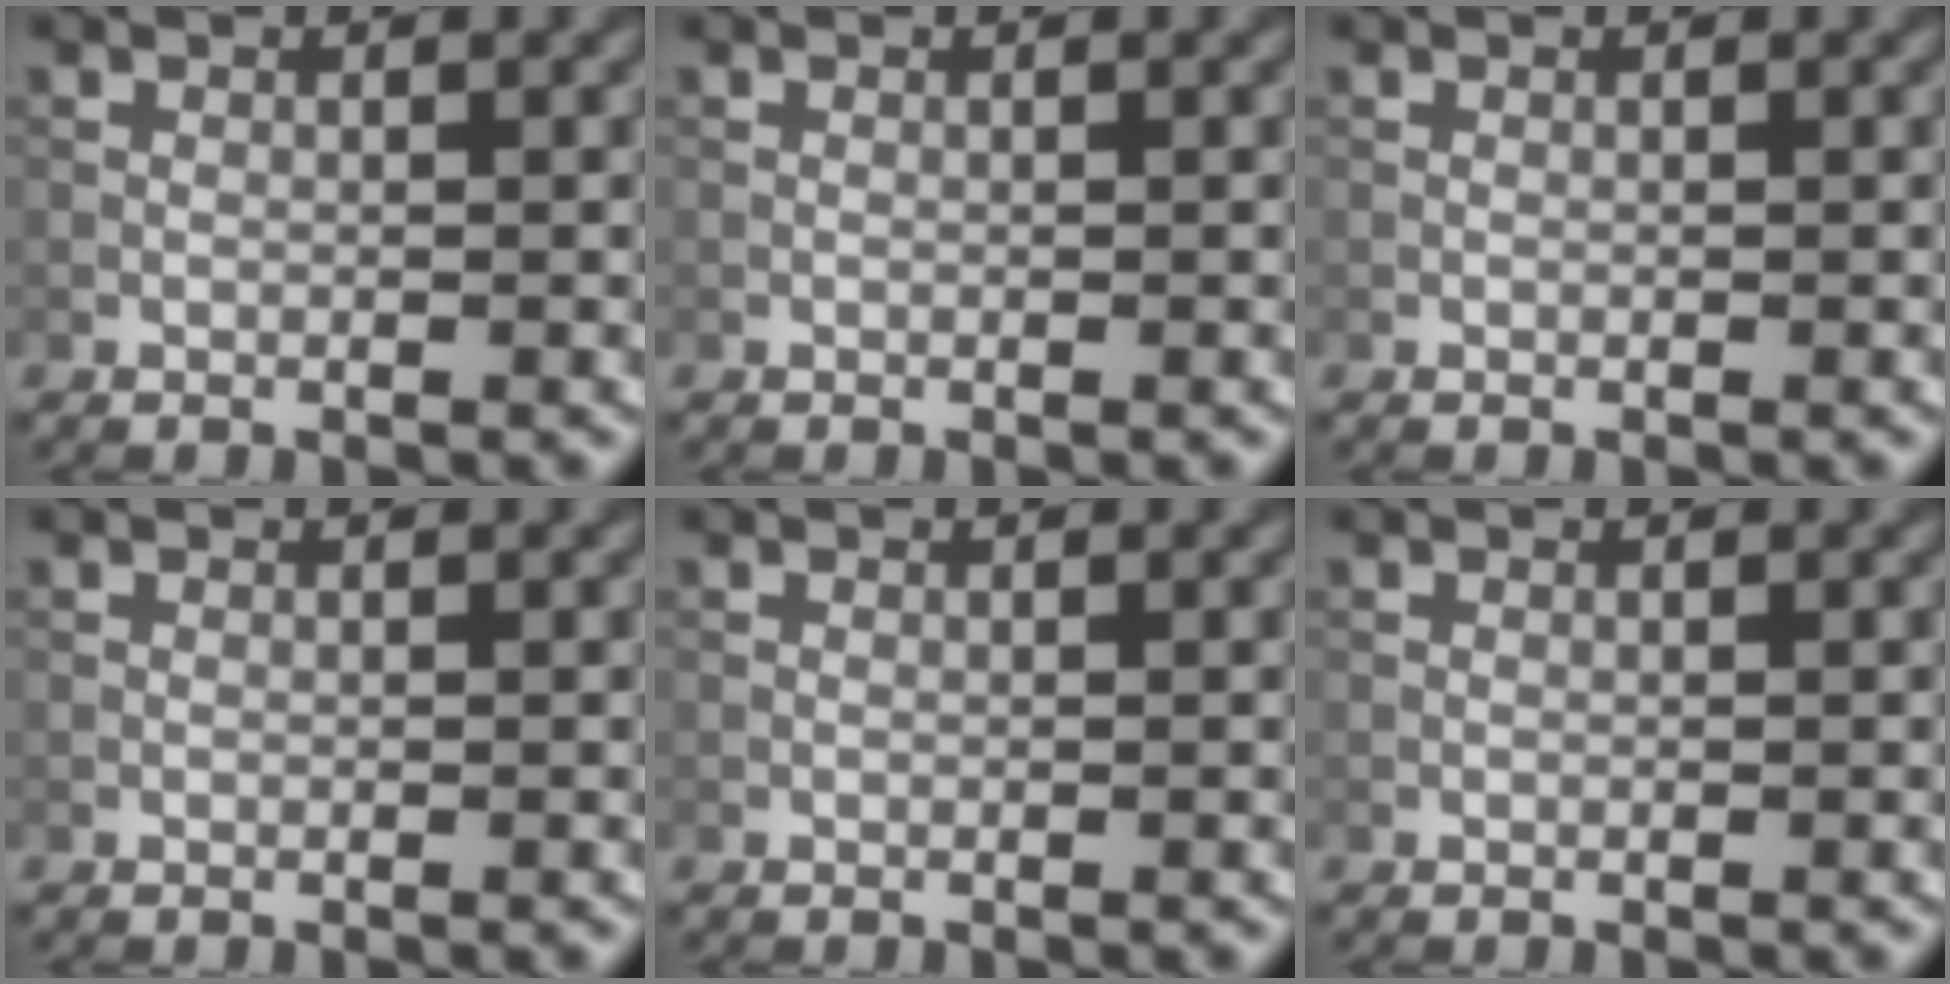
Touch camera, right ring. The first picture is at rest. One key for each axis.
{"total": 0.0}
{"total": 0.0}
{"total": 0.0}
{"total": 0.0}
{"total": 0.0}